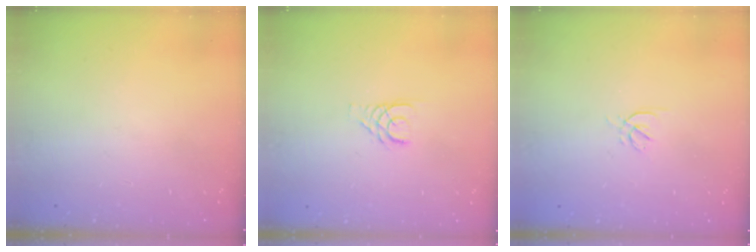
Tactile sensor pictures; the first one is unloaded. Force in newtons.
{"total": 3.4, "press": 3.4, "slide": 0.3}
{"total": 1.7, "press": 1.6, "slide": 0.5}